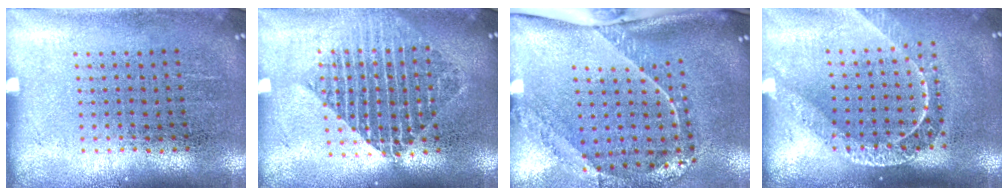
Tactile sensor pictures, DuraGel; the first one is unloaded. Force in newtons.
{"total": 1.9, "press": 1.5, "slide": 1.1}
{"total": 2.6, "press": 1.7, "slide": 2.0}
{"total": 1.8, "press": 1.5, "slide": 1.0}